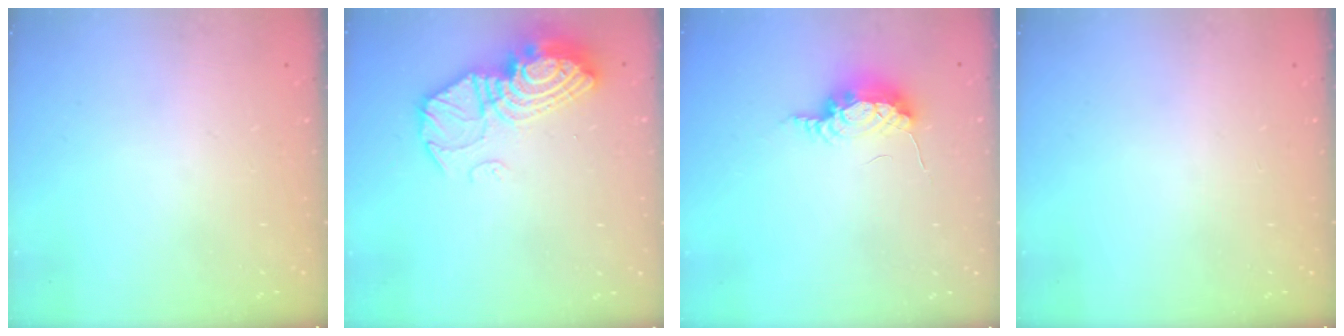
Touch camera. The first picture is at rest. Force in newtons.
{"total": 15.4, "press": 15.3, "slide": 1.3}
{"total": 7.6, "press": 7.3, "slide": 1.9}
{"total": 0.0}